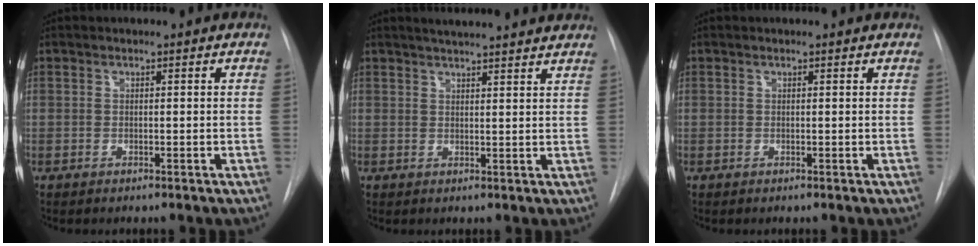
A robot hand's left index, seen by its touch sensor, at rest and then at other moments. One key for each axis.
{"total": 12.3, "fx": 11.1, "fy": 0.8, "fz": 5.2, "tx": -0.076, "ty": 0.016, "tz": 0.134}
{"total": 0.6, "fx": 0.5, "fy": 0.1, "fz": 0.2, "tx": -0.008, "ty": 0.005, "tz": 0.004}